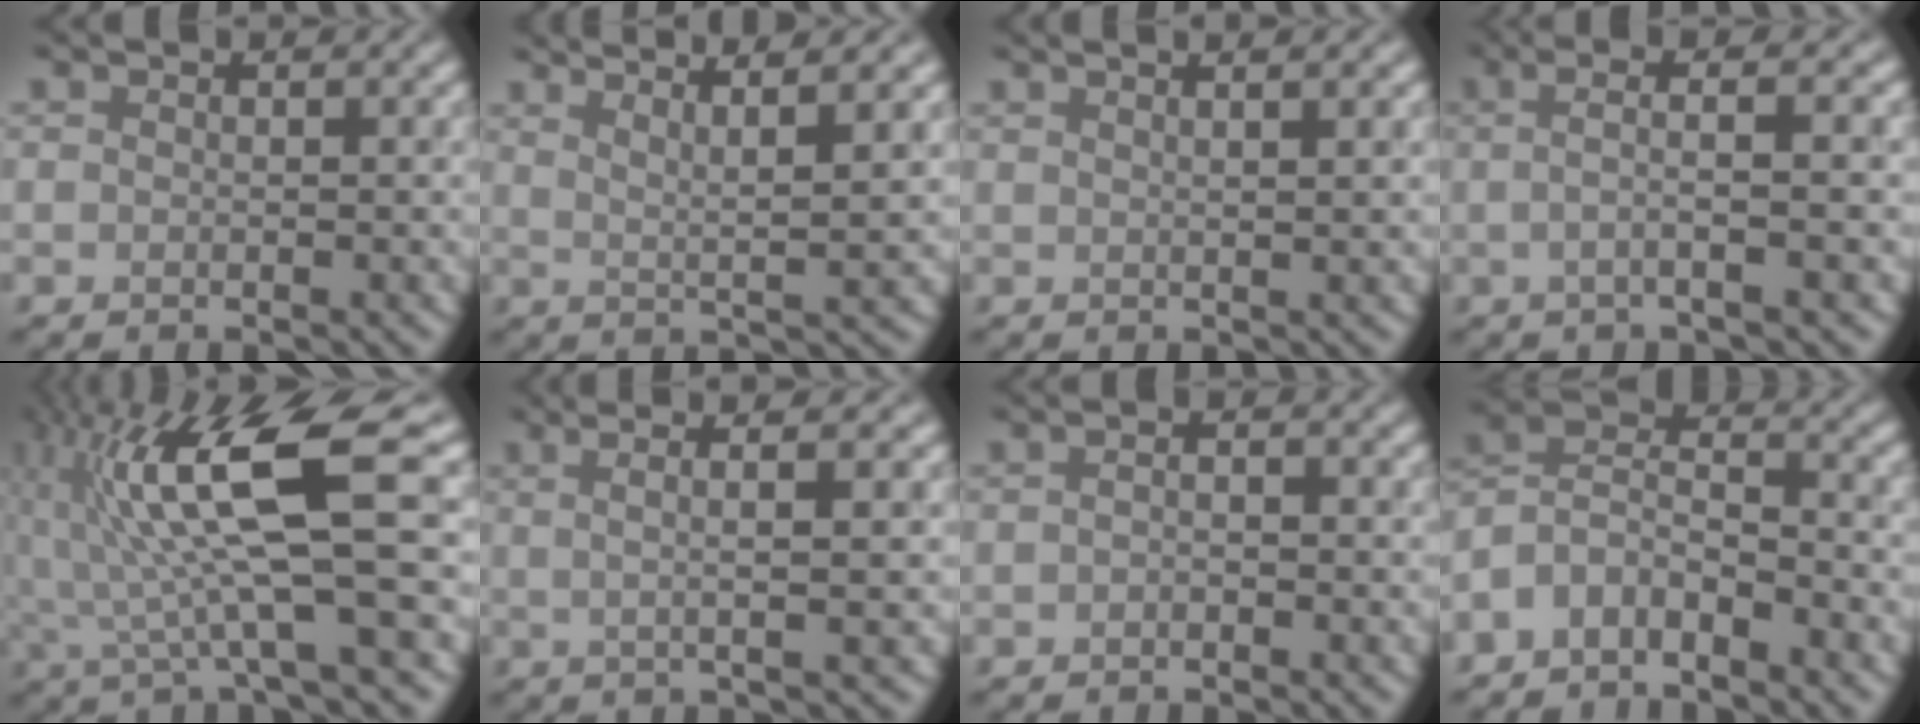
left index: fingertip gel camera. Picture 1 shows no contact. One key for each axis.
{"total": 5.1, "fx": 3.4, "fy": 0.4, "fz": 3.8, "tx": -0.069, "ty": 0.010, "tz": 0.065}
{"total": 4.7, "fx": 3.0, "fy": 1.9, "fz": 3.1, "tx": -0.009, "ty": 0.042, "tz": 0.011}
{"total": 3.8, "fx": 0.3, "fy": 0.6, "fz": 3.7, "tx": -0.058, "ty": 0.017, "tz": 0.012}
{"total": 11.0, "fx": 1.7, "fy": 2.1, "fz": 10.7, "tx": -0.197, "ty": 0.014, "tz": 0.045}
{"total": 4.4, "fx": 1.5, "fy": 0.6, "fz": 4.1, "tx": -0.070, "ty": 0.010, "tz": 0.027}
{"total": 0.5, "fx": -0.5, "fy": 0.0, "fz": 0.3, "tx": -0.002, "ty": -0.004, "tz": -0.004}
{"total": 4.5, "fx": -3.5, "fy": 1.8, "fz": 2.1, "tx": -0.040, "ty": 0.009, "tz": -0.069}